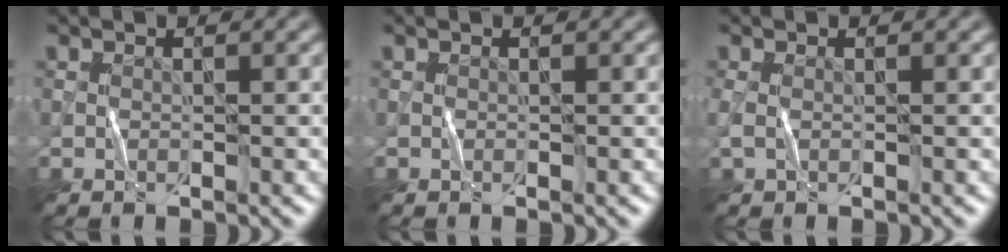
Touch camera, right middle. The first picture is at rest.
{"total": 0.0}
{"total": 1.0, "force": [0.0, 0.4, 0.9], "torque": [-0.025, 0.000, -0.002]}